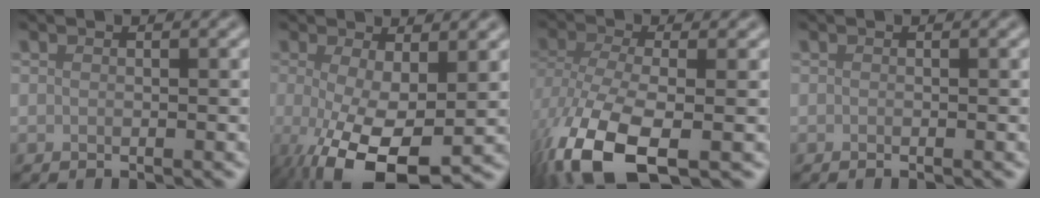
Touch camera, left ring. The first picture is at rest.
{"total": 9.0, "force": [-2.4, 3.4, 8.0], "torque": [-0.145, -0.020, -0.034]}
{"total": 9.2, "force": [-4.3, 4.2, 6.9], "torque": [-0.163, -0.023, -0.086]}
{"total": 0.0}